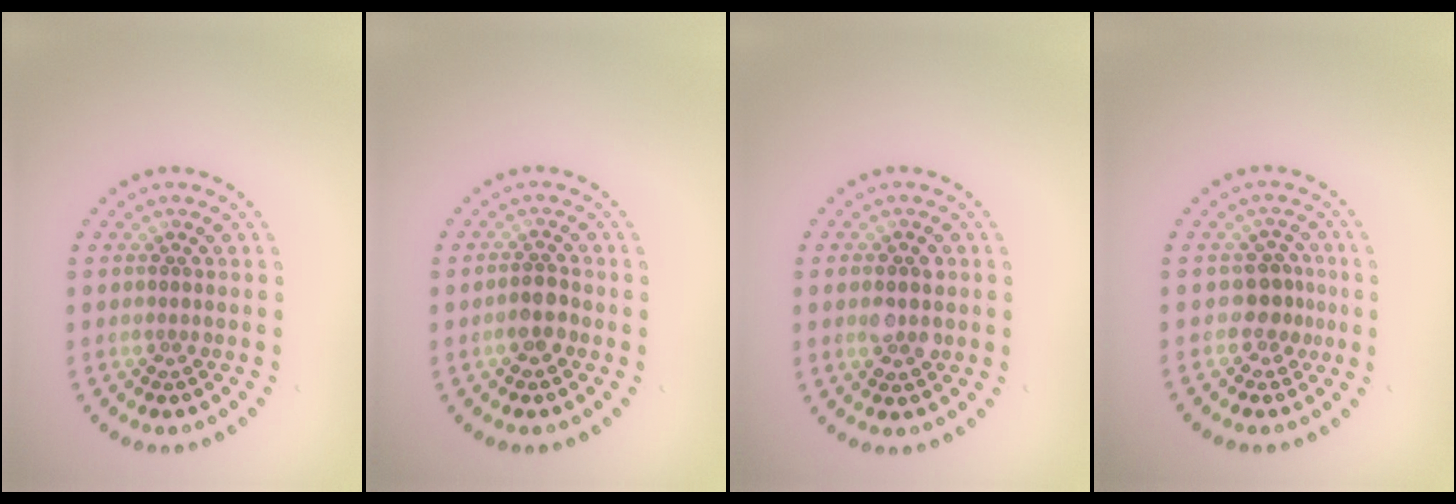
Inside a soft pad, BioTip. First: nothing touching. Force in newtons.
{"total": 1.9, "press": 1.8, "slide": 0.7}
{"total": 2.8, "press": 2.8, "slide": 0.2}
{"total": 2.3, "press": 1.6, "slide": 1.5}